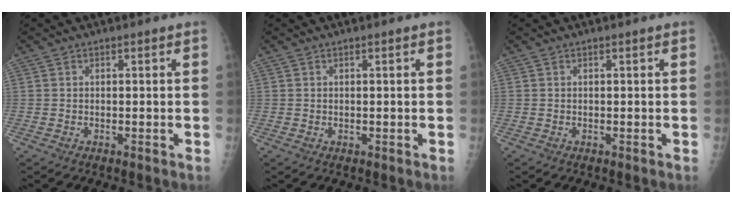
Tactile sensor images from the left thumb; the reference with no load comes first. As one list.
[{"total": 0.0}, {"total": 0.0}]